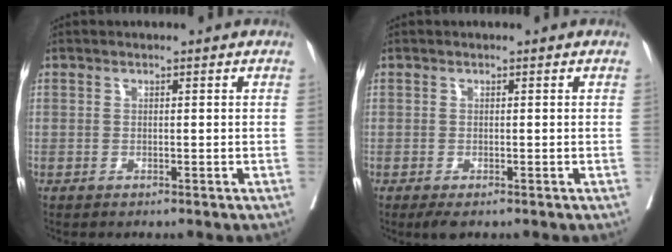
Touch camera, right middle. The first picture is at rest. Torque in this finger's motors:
{"motor_torque": [0.45, -0.21, -0.01, 0.02]}